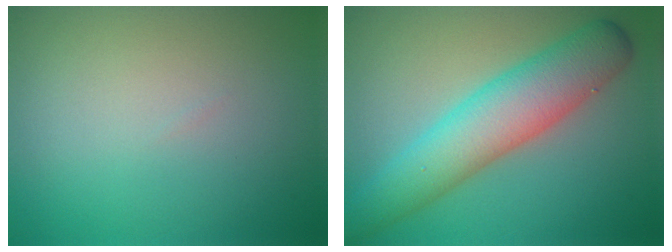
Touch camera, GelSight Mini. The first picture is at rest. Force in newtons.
{"total": 7.1, "press": 7.1, "slide": 0.1}